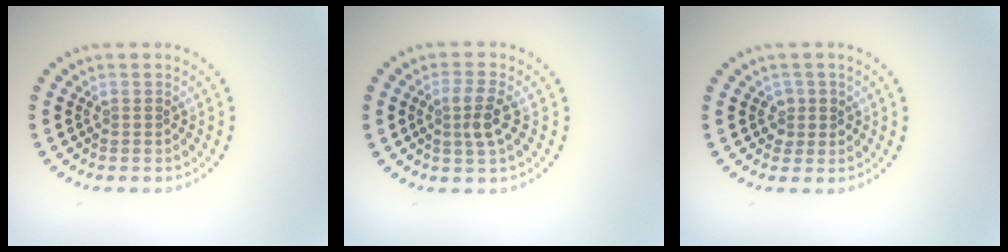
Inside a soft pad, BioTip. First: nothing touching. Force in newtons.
{"total": 2.5, "press": 2.3, "slide": 1.0}
{"total": 1.3, "press": 1.2, "slide": 0.6}